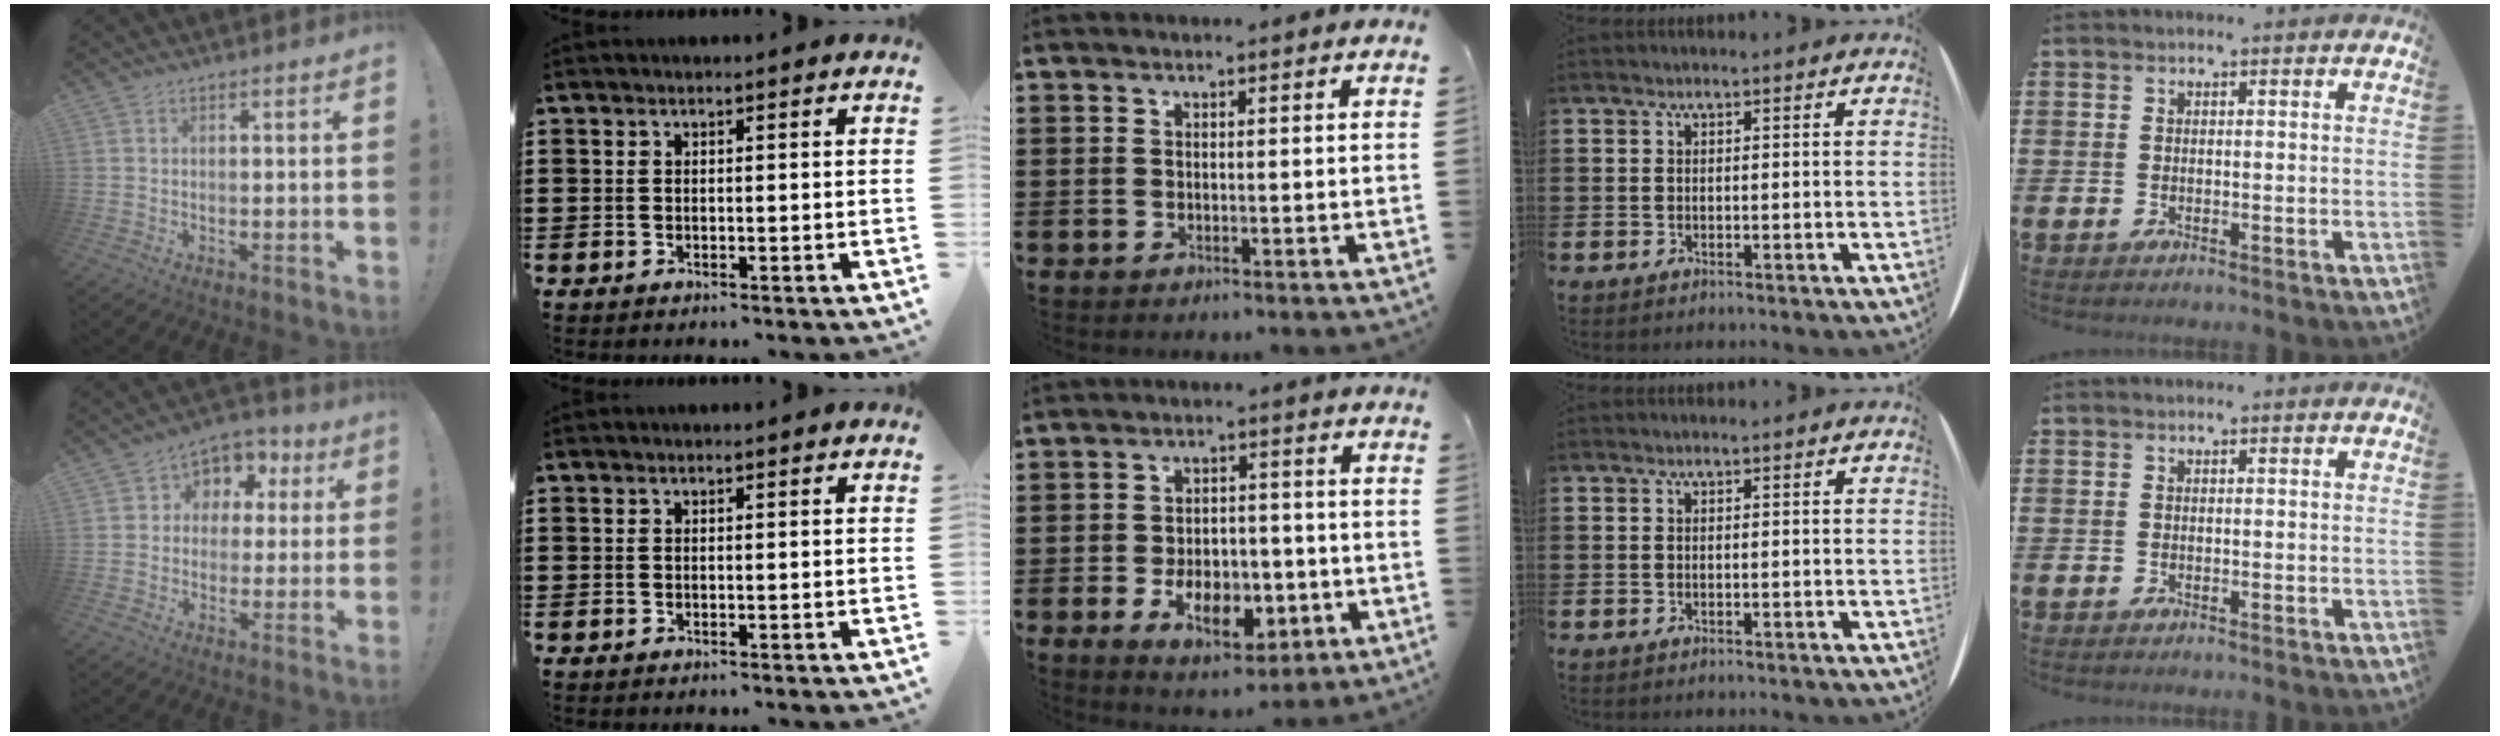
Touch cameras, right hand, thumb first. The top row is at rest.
{"thumb": {"total": 7.4, "force": [0.8, 6.8, 2.8], "torque": [-0.033, 0.001, 0.018]}, "middle": {"total": 7.8, "force": [-3.2, 4.4, 5.5], "torque": [-0.073, 0.004, -0.060]}}